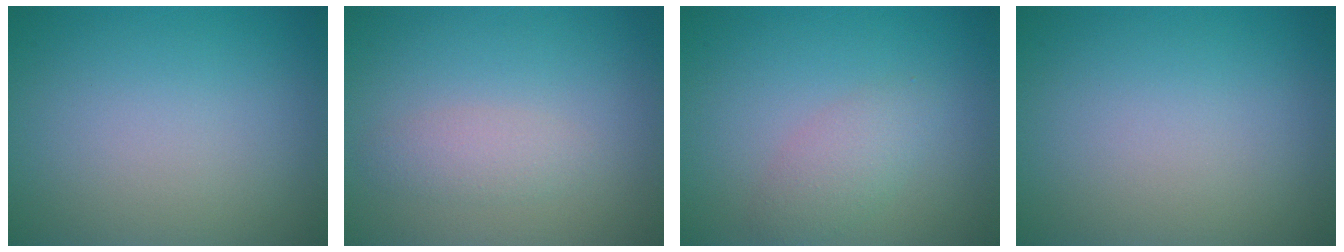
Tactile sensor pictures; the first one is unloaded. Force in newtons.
{"total": 1.7, "press": 1.7, "slide": 0.1}
{"total": 2.2, "press": 2.2, "slide": 0.1}
{"total": 0.0}